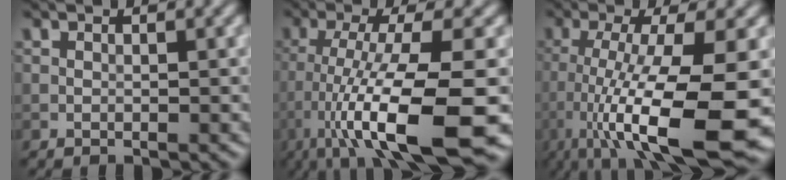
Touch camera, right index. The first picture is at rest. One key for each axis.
{"total": 12.9, "fx": -5.5, "fy": 2.8, "fz": 11.3, "tx": -0.191, "ty": -0.010, "tz": -0.089}
{"total": 13.6, "fx": -4.7, "fy": 3.7, "fz": 12.2, "tx": -0.200, "ty": -0.018, "tz": -0.074}